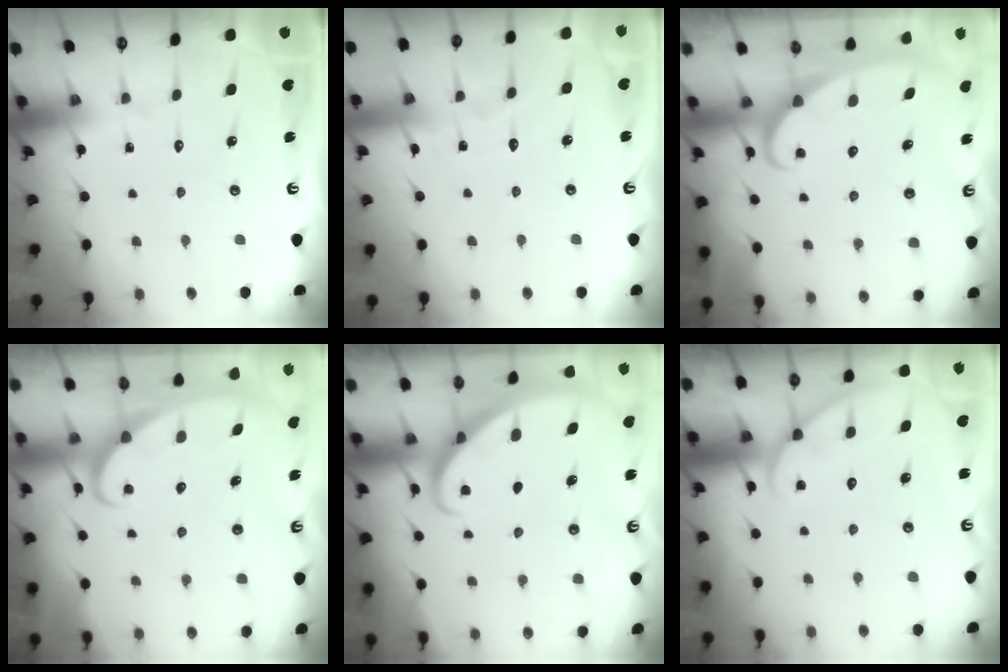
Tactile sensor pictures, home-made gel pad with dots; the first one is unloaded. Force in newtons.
{"total": 2.5, "press": 2.5, "slide": 0.4}
{"total": 2.5, "press": 2.4, "slide": 0.4}
{"total": 2.6, "press": 2.5, "slide": 0.3}
{"total": 2.8, "press": 2.8, "slide": 0.2}
{"total": 3.9, "press": 3.9, "slide": 0.4}